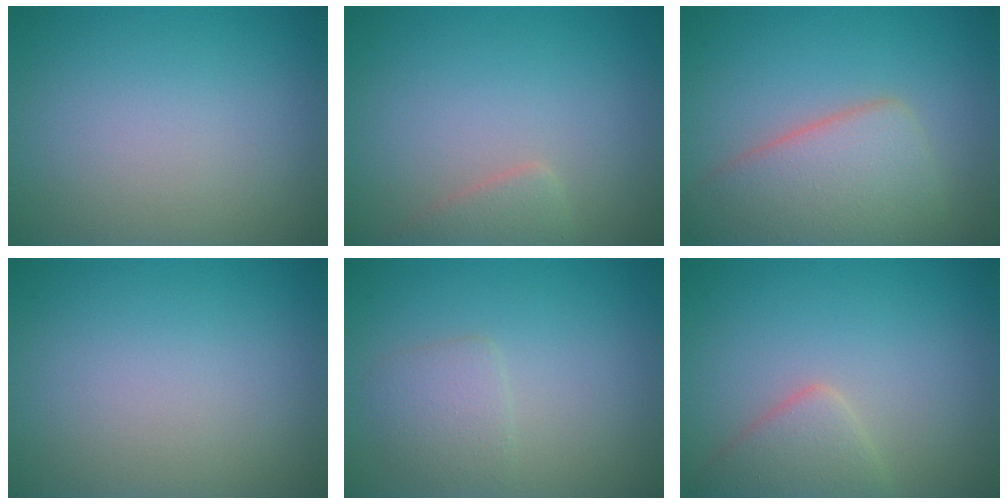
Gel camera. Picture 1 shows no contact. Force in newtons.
{"total": 1.7, "press": 1.7, "slide": 0.1}
{"total": 6.5, "press": 6.5, "slide": 0.2}
{"total": 0.0}
{"total": 1.9, "press": 1.9, "slide": 0.0}
{"total": 2.8, "press": 2.8, "slide": 0.2}